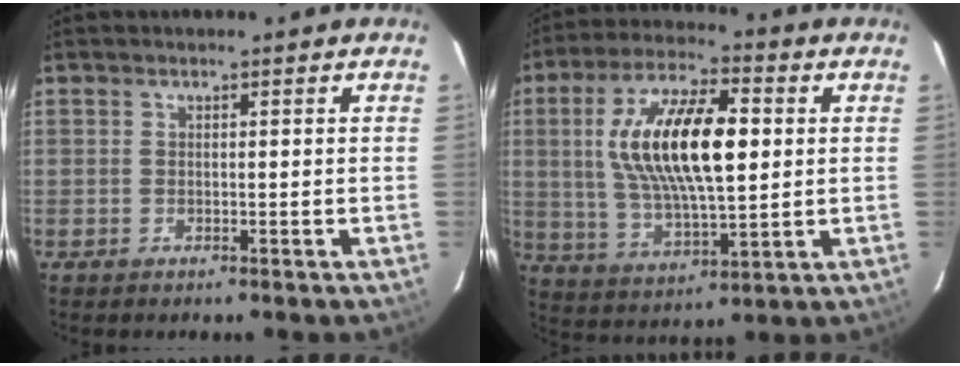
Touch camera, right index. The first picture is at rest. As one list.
[{"total": 18.7, "force": [3.0, 7.1, 17.0], "torque": [-0.319, 0.013, 0.059]}]